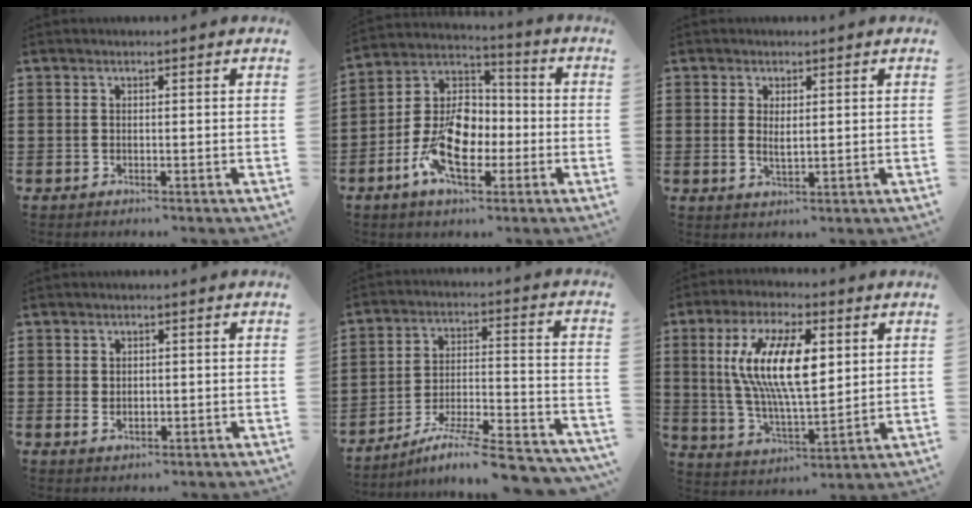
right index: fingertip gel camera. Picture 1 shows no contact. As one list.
[{"total": 11.6, "force": [-4.0, 7.3, 8.1], "torque": [-0.196, 0.004, -0.079]}, {"total": 2.1, "force": [0.5, 0.9, 1.9], "torque": [-0.038, 0.001, 0.009]}, {"total": 1.4, "force": [0.3, 1.2, 0.7], "torque": [-0.016, 0.007, 0.006]}, {"total": 8.2, "force": [-7.1, -0.1, 4.2], "torque": [-0.065, -0.002, -0.141]}, {"total": 13.5, "force": [3.4, 4.8, 12.1], "torque": [-0.250, 0.008, 0.057]}]